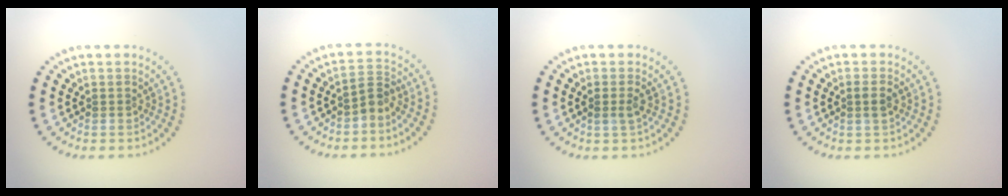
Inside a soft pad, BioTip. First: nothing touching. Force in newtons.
{"total": 1.6, "press": 1.3, "slide": 1.0}
{"total": 1.3, "press": 1.0, "slide": 0.8}
{"total": 1.3, "press": 1.2, "slide": 0.6}